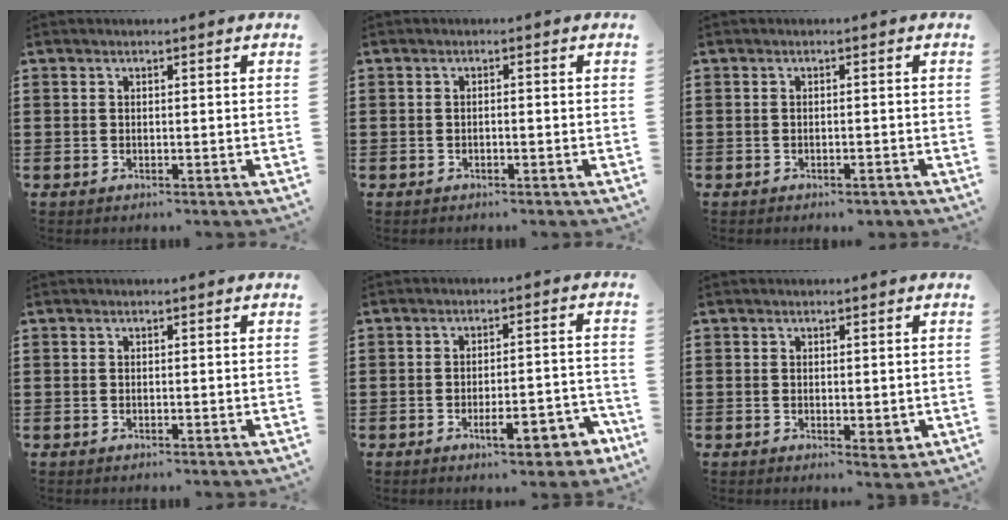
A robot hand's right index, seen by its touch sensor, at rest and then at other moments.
{"total": 0.6, "force": [-0.4, 0.0, 0.5], "torque": [-0.009, -0.005, -0.007]}
{"total": 0.7, "force": [-0.7, 0.0, 0.4], "torque": [-0.011, -0.006, -0.011]}
{"total": 0.0}
{"total": 7.9, "force": [-4.2, 2.4, 6.3], "torque": [-0.086, 0.000, -0.069]}
{"total": 1.8, "force": [0.1, 0.9, 1.6], "torque": [-0.030, 0.001, 0.003]}